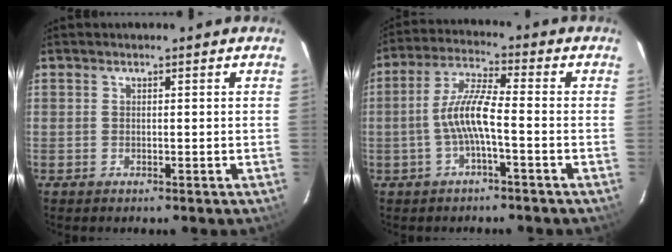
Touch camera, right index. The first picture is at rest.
{"total": 7.4, "force": [-2.0, 0.9, 7.1], "torque": [-0.156, 0.012, -0.038]}